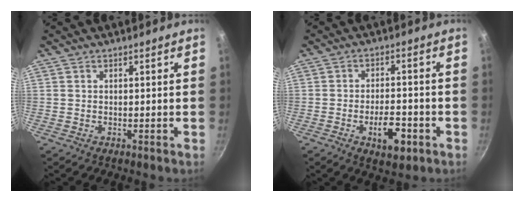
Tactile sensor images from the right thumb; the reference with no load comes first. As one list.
[{"total": 7.5, "force": [-3.1, 3.5, 5.9], "torque": [-0.074, 0.016, -0.044]}]